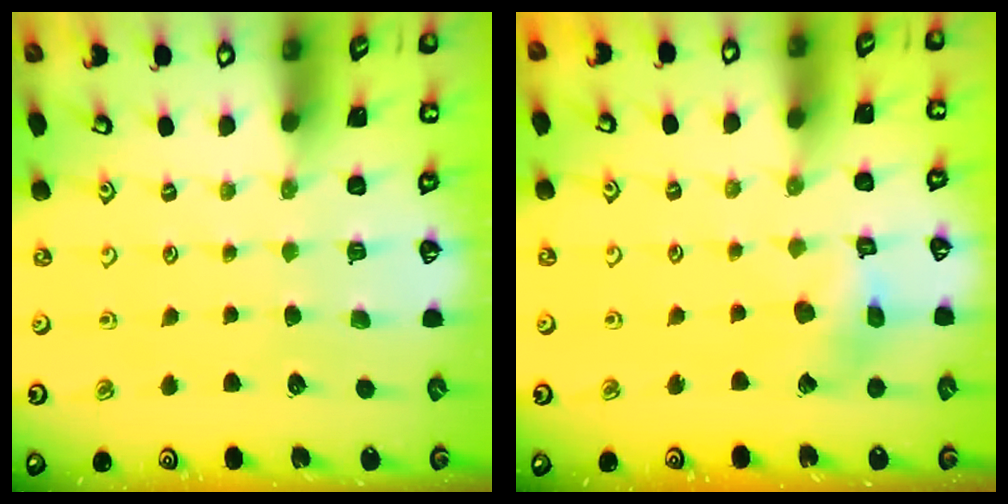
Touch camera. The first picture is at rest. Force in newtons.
{"total": 6.1, "press": 6.1, "slide": 0.4}